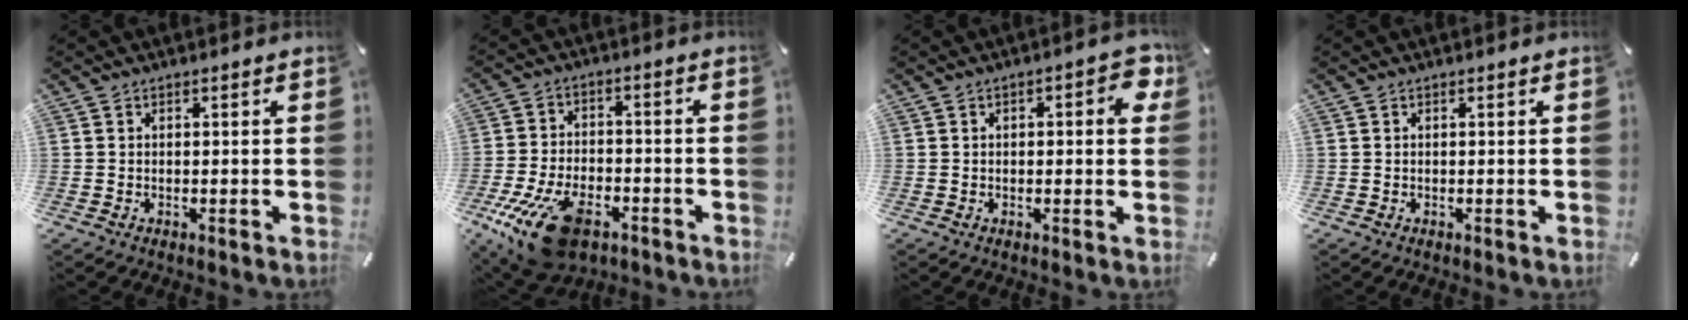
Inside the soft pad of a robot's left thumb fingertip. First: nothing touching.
{"total": 16.7, "force": [-9.2, 8.7, 10.9], "torque": [-0.212, 0.043, -0.152]}
{"total": 5.5, "force": [0.7, 2.6, 4.8], "torque": [-0.058, 0.002, 0.006]}
{"total": 0.0}